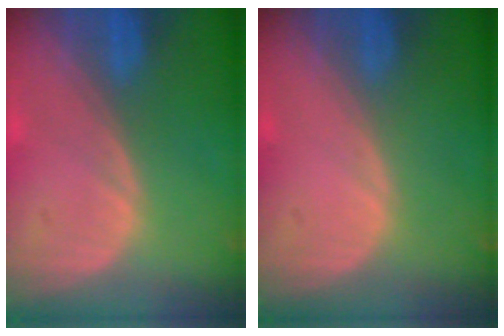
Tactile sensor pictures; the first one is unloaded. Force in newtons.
{"total": 0.0}